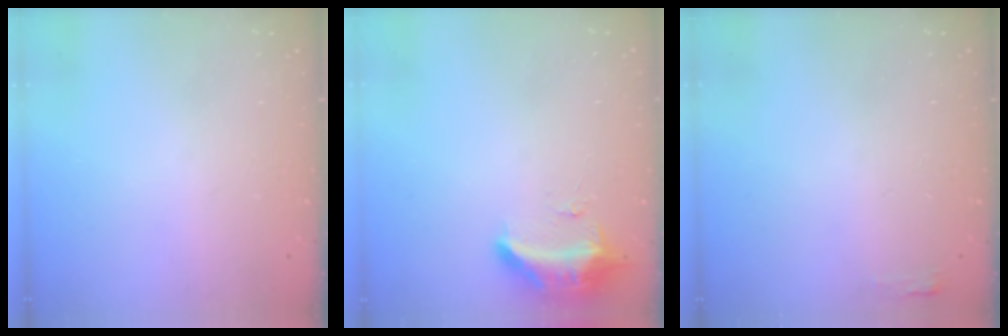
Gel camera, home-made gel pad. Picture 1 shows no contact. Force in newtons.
{"total": 9.5, "press": 9.4, "slide": 1.8}
{"total": 2.7, "press": 2.6, "slide": 0.8}